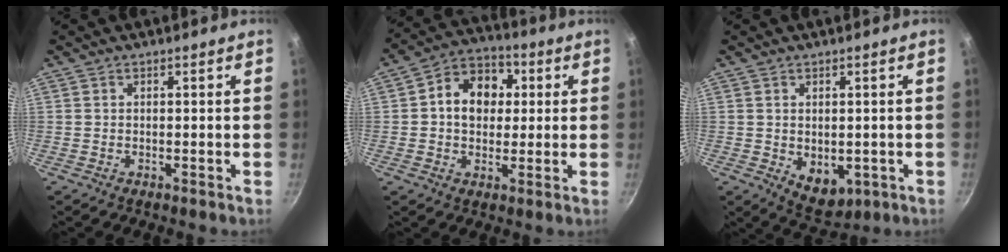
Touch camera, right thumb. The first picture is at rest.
{"total": 11.1, "force": [1.7, 8.7, 6.6], "torque": [-0.064, 0.014, 0.010]}
{"total": 6.4, "force": [-0.9, 4.4, 4.6], "torque": [-0.047, -0.011, 0.003]}